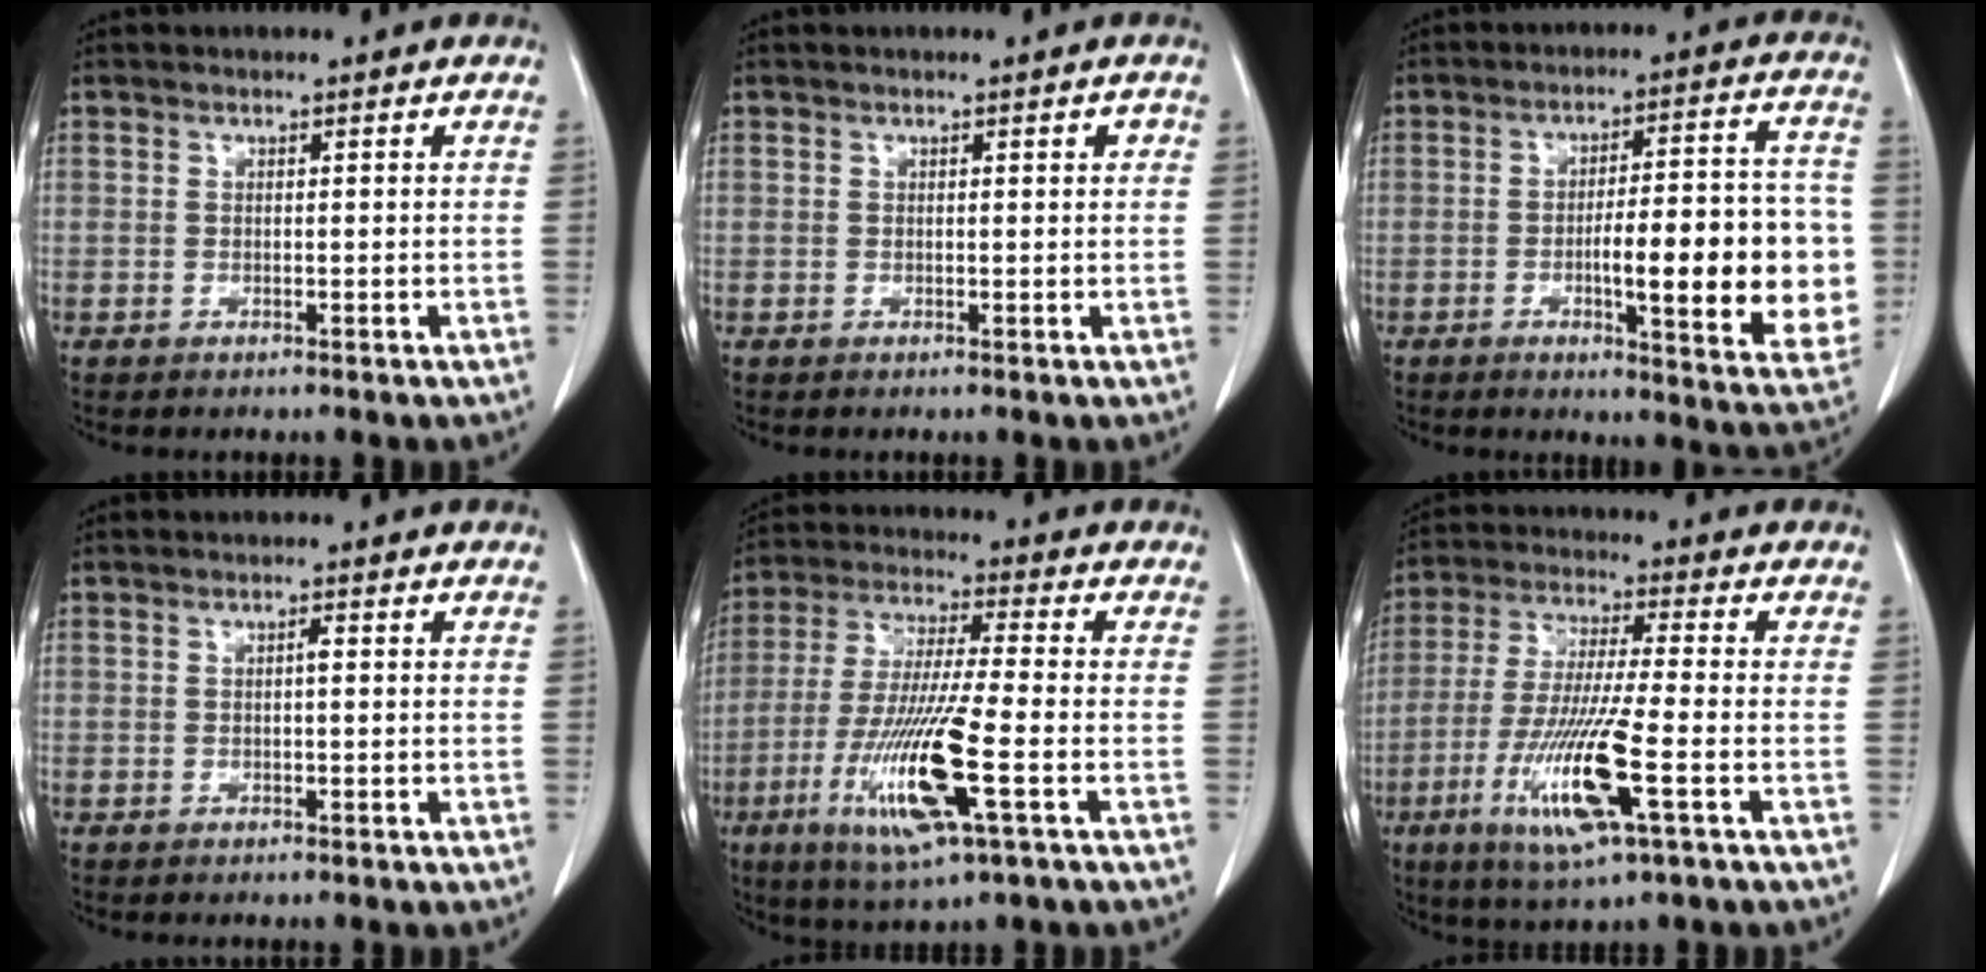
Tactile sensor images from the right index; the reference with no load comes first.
{"total": 0.9, "force": [0.3, 0.3, 0.8], "torque": [-0.009, 0.002, 0.003]}
{"total": 17.2, "force": [-2.9, 3.6, 16.5], "torque": [-0.188, 0.015, -0.029]}
{"total": 0.8, "force": [0.0, 0.1, 0.8], "torque": [-0.014, 0.002, 0.000]}
{"total": 15.1, "force": [-5.0, 0.7, 14.3], "torque": [-0.292, -0.026, -0.093]}
{"total": 13.7, "force": [-4.8, 0.6, 12.8], "torque": [-0.261, -0.025, -0.088]}